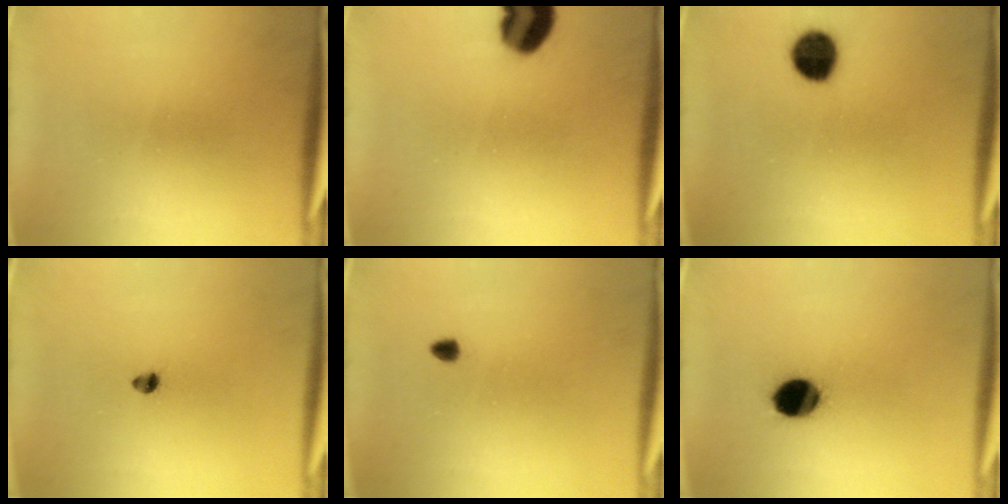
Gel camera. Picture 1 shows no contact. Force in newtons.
{"total": 9.0}
{"total": 7.6}
{"total": 1.7}
{"total": 0.9}
{"total": 9.3}